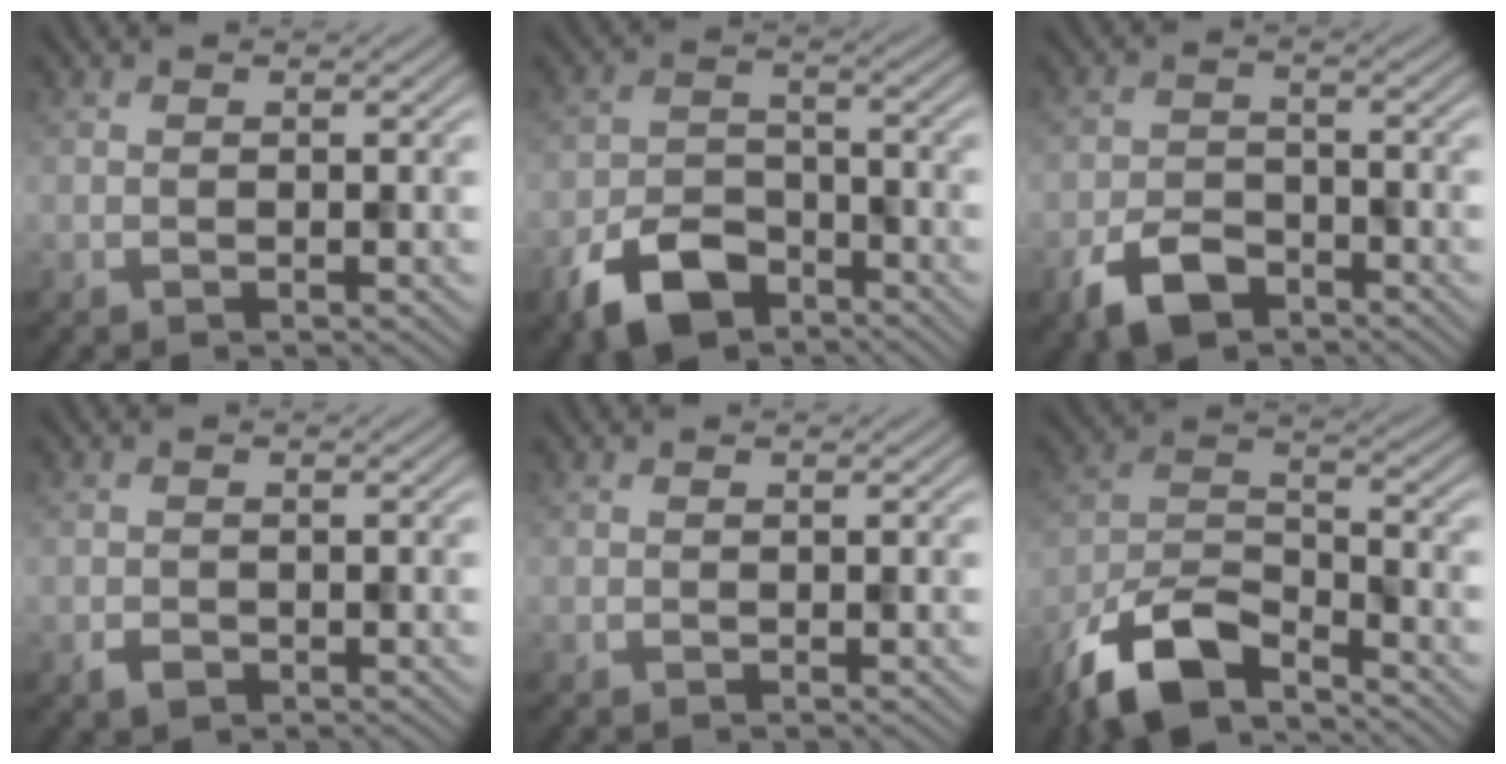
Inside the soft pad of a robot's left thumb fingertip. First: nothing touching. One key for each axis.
{"total": 7.8, "fx": -5.1, "fy": 4.3, "fz": 4.0, "tx": -0.081, "ty": -0.006, "tz": -0.109}
{"total": 5.4, "fx": -3.6, "fy": 2.9, "fz": 2.9, "tx": -0.056, "ty": -0.004, "tz": -0.079}
{"total": 1.3, "fx": -0.7, "fy": 0.9, "fz": 0.5, "tx": -0.012, "ty": -0.003, "tz": -0.016}
{"total": 0.0}
{"total": 11.2, "fx": -8.2, "fy": 4.2, "fz": 6.4, "tx": -0.127, "ty": -0.004, "tz": -0.181}